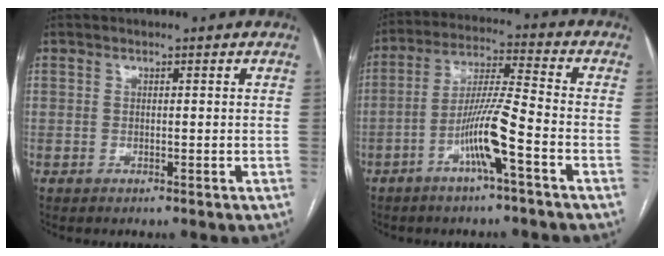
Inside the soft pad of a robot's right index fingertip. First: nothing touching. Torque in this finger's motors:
{"motor_torque": [1.36, -0.68, 0.53, 0.19]}